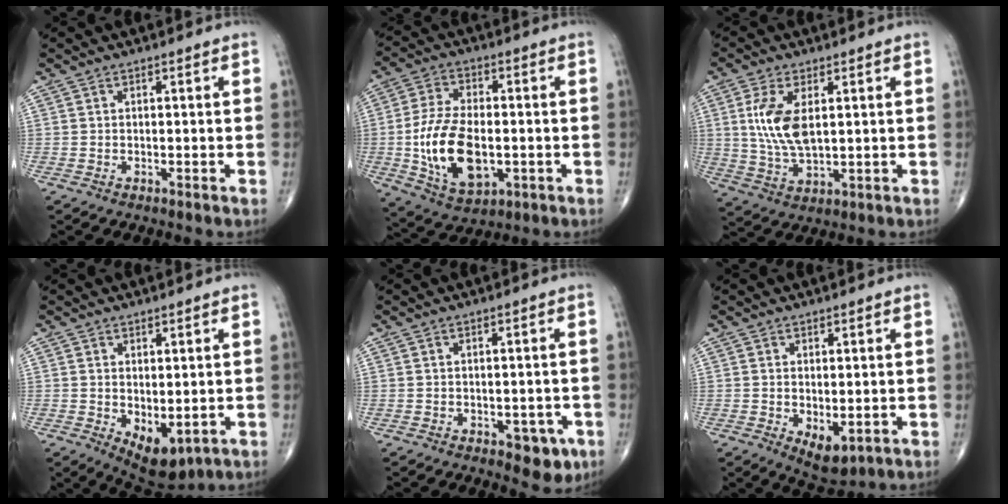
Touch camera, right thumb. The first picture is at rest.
{"total": 15.7, "force": [-2.3, 8.7, 12.9], "torque": [-0.239, 0.001, -0.032]}
{"total": 9.9, "force": [2.1, 4.8, 8.4], "torque": [-0.172, -0.013, 0.045]}
{"total": 7.4, "force": [-1.5, 4.0, 6.1], "torque": [-0.078, -0.011, -0.003]}
{"total": 5.4, "force": [-2.4, 3.1, 3.8], "torque": [-0.019, 0.005, -0.025]}
{"total": 5.5, "force": [-1.2, 2.9, 4.5], "torque": [-0.063, -0.013, -0.005]}